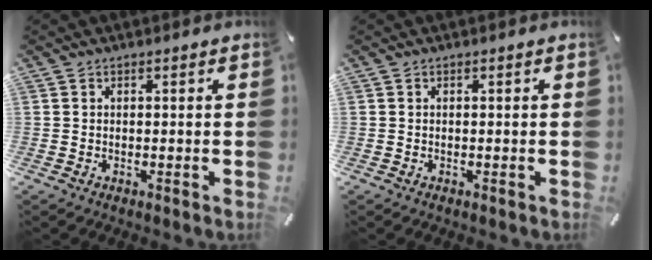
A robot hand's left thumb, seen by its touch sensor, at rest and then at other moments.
{"total": 0.0}